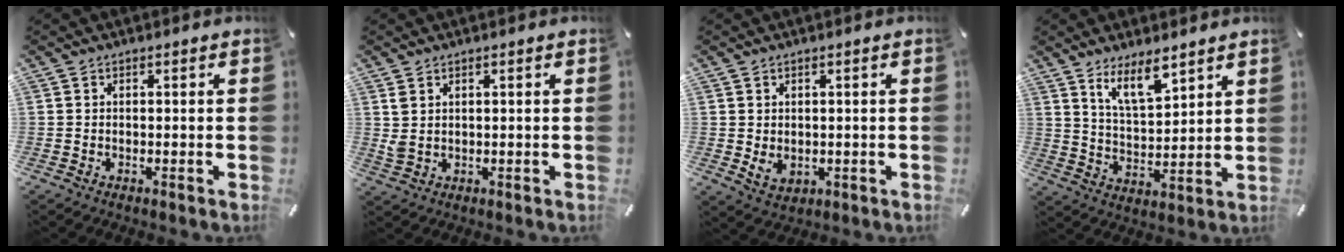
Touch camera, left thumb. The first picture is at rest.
{"total": 2.3, "force": [1.1, 1.3, 1.5], "torque": [-0.030, 0.002, 0.021]}
{"total": 3.3, "force": [0.6, 2.8, 1.7], "torque": [-0.022, -0.006, 0.010]}
{"total": 9.6, "force": [7.3, 3.5, 5.2], "torque": [-0.098, -0.040, 0.132]}